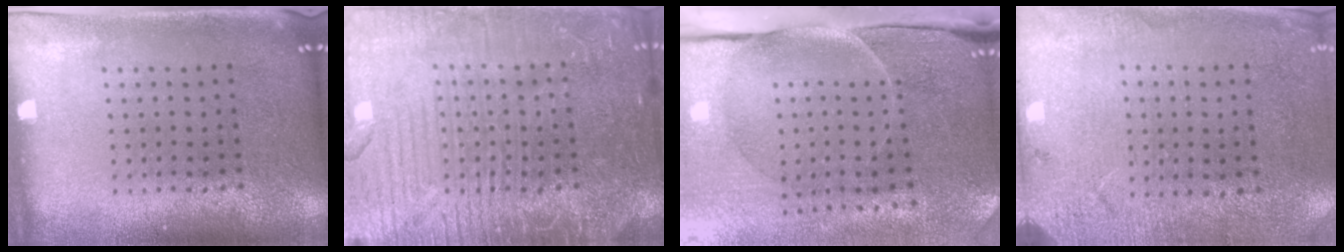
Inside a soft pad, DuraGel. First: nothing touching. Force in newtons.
{"total": 5.4, "press": 5.3, "slide": 0.7}
{"total": 4.9, "press": 3.9, "slide": 2.9}
{"total": 2.6, "press": 2.3, "slide": 1.0}